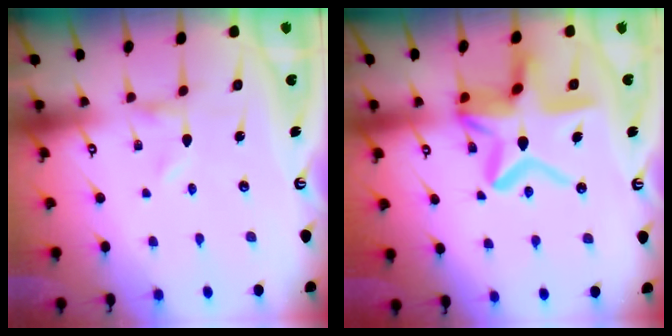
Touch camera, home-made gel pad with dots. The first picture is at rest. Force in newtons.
{"total": 18.2, "press": 18.1, "slide": 1.6}